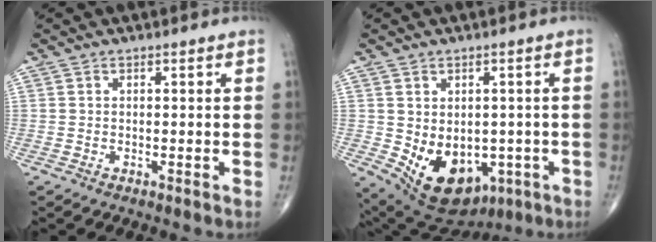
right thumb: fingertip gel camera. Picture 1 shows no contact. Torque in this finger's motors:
{"motor_torque": [-0.23, 0.84, 0.20, -0.16, 0.26]}